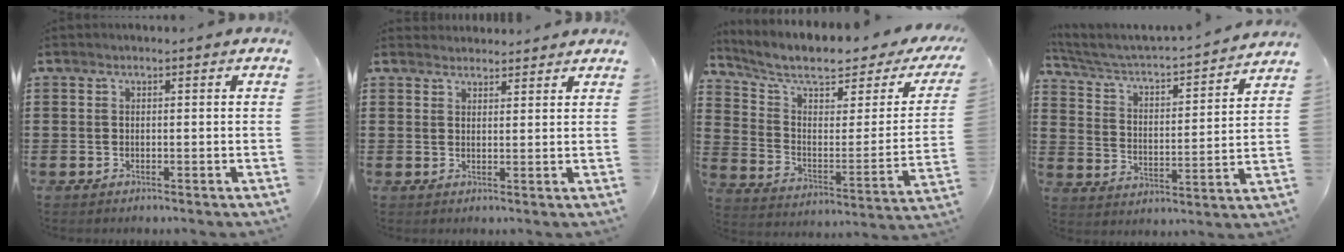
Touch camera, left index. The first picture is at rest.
{"total": 2.2, "force": [2.2, 0.4, -0.2], "torque": [-0.001, -0.001, 0.043]}
{"total": 7.7, "force": [6.0, 1.9, 4.4], "torque": [-0.106, -0.042, 0.099]}
{"total": 2.8, "force": [2.5, 0.3, 1.1], "torque": [-0.041, -0.033, 0.028]}